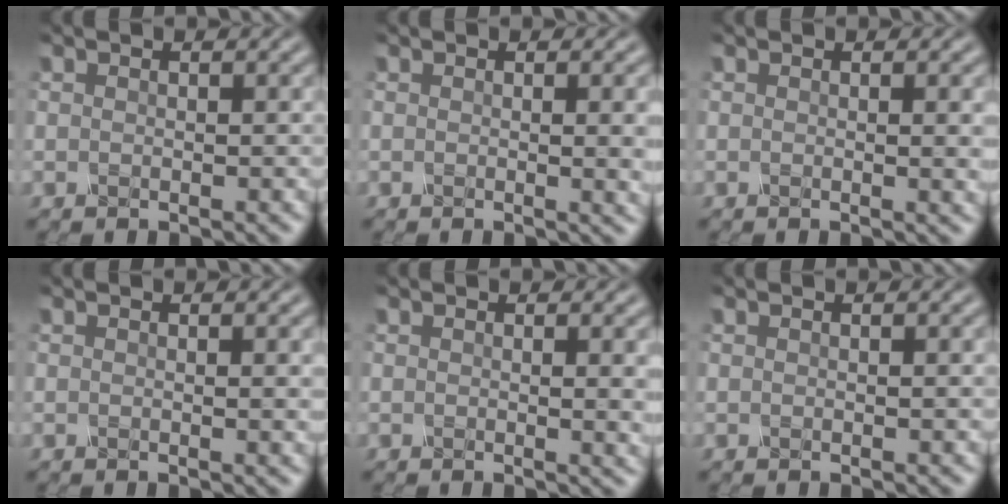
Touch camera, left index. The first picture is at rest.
{"total": 4.3, "force": [0.3, 1.6, 4.0], "torque": [-0.029, 0.004, 0.005]}
{"total": 2.8, "force": [0.3, 1.0, 2.6], "torque": [-0.020, 0.002, 0.002]}
{"total": 1.9, "force": [0.3, 0.7, 1.7], "torque": [-0.012, 0.003, 0.000]}
{"total": 3.7, "force": [0.4, 1.3, 3.5], "torque": [-0.028, 0.003, 0.005]}
{"total": 1.0, "force": [0.1, 0.4, 0.9], "torque": [-0.006, 0.002, -0.002]}